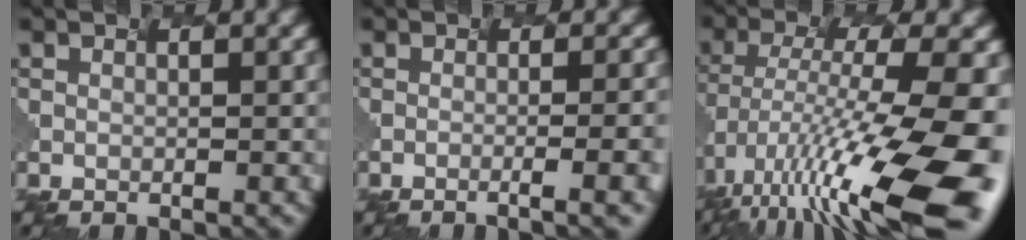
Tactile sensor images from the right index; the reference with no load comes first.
{"total": 5.7, "force": [-1.7, 1.7, 5.2], "torque": [-0.047, 0.005, -0.006]}
{"total": 14.7, "force": [-7.2, 3.6, 12.3], "torque": [-0.237, -0.011, -0.101]}